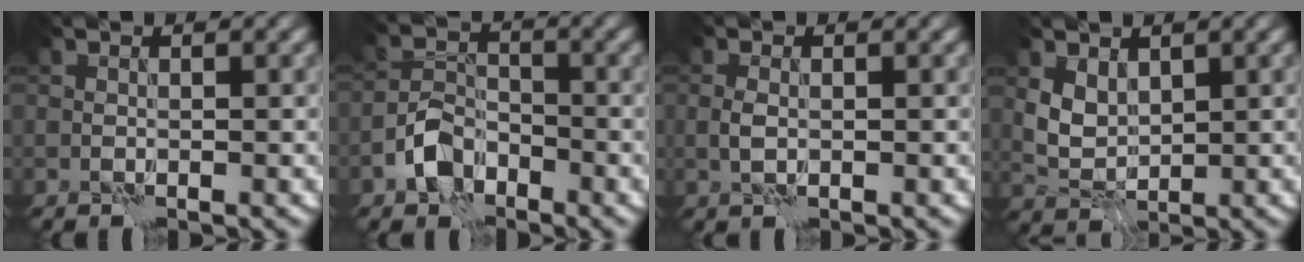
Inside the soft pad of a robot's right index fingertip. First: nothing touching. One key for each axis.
{"total": 3.8, "fx": -2.4, "fy": 2.4, "fz": 1.7, "tx": -0.027, "ty": 0.008, "tz": -0.051}
{"total": 1.2, "fx": -0.1, "fy": 0.7, "fz": 0.9, "tx": -0.024, "ty": 0.001, "tz": -0.001}
{"total": 2.7, "fx": 1.2, "fy": 1.8, "fz": 1.6, "tx": -0.036, "ty": -0.005, "tz": 0.030}